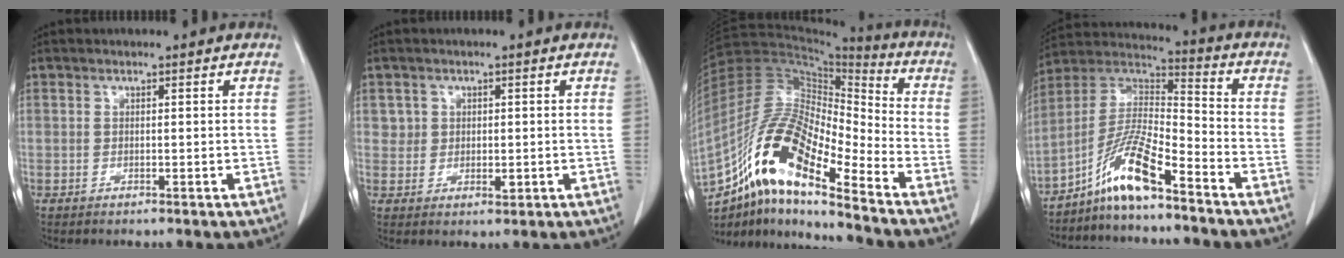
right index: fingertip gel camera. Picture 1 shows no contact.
{"total": 2.7, "force": [0.5, 2.5, 0.8], "torque": [-0.007, -0.002, 0.010]}
{"total": 18.6, "force": [-11.5, 3.9, 14.1], "torque": [-0.279, 0.015, -0.203]}
{"total": 10.9, "force": [-7.4, 1.3, 7.9], "torque": [-0.166, 0.010, -0.143]}